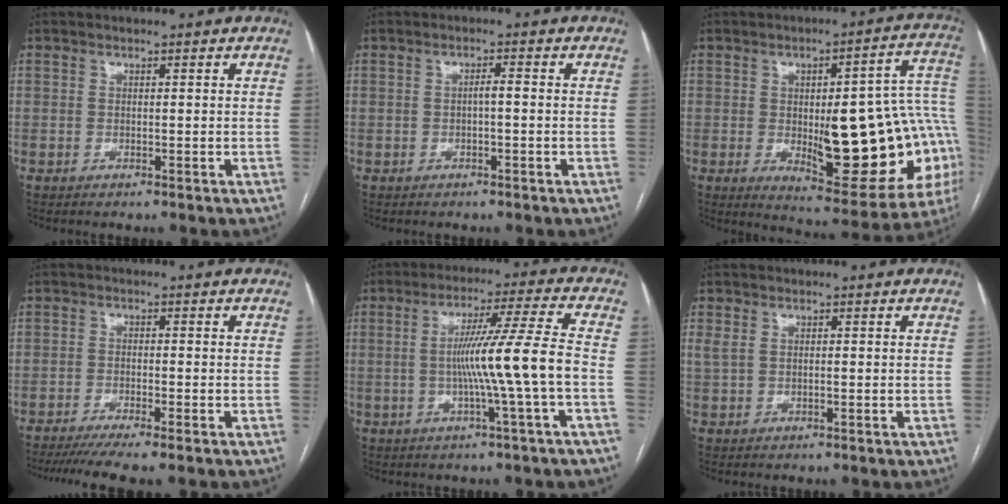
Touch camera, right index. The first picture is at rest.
{"total": 1.5, "force": [-0.2, 0.2, 1.4], "torque": [-0.020, 0.004, -0.003]}
{"total": 24.3, "force": [-3.0, 6.8, 23.1], "torque": [-0.223, 0.021, -0.016]}
{"total": 8.0, "force": [-6.5, -0.2, 4.7], "torque": [-0.063, -0.015, -0.101]}
{"total": 10.5, "force": [-1.7, -2.0, 10.1], "torque": [-0.174, 0.008, -0.025]}
{"total": 1.6, "force": [0.3, 0.8, 1.3], "torque": [-0.041, 0.011, 0.013]}